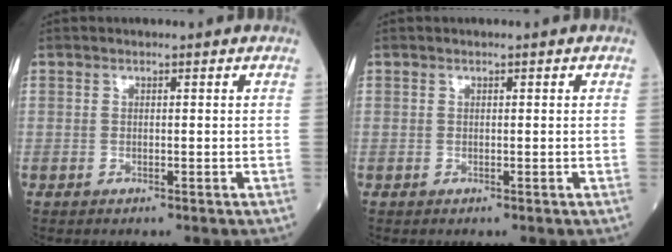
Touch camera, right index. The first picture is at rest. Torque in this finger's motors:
{"motor_torque": [-0.04, 0.00, -0.04, -0.01]}